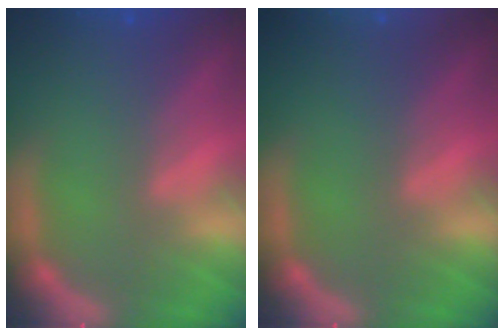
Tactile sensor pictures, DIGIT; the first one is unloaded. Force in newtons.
{"total": 3.0}